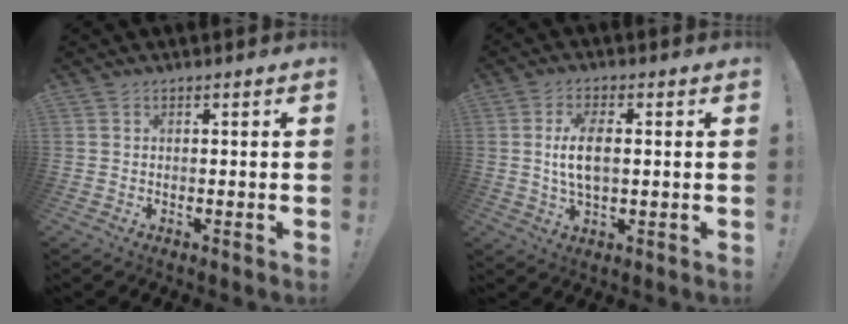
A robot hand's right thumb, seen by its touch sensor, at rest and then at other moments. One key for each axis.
{"total": 8.2, "fx": 0.6, "fy": 3.7, "fz": 7.3, "tx": -0.140, "ty": -0.004, "tz": 0.006}